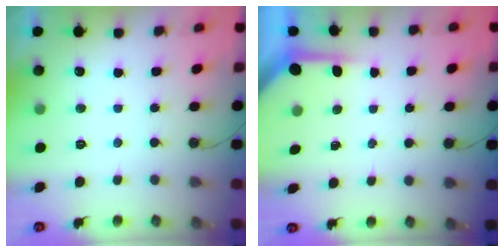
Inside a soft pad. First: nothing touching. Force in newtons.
{"total": 4.0, "press": 4.0, "slide": 0.3}